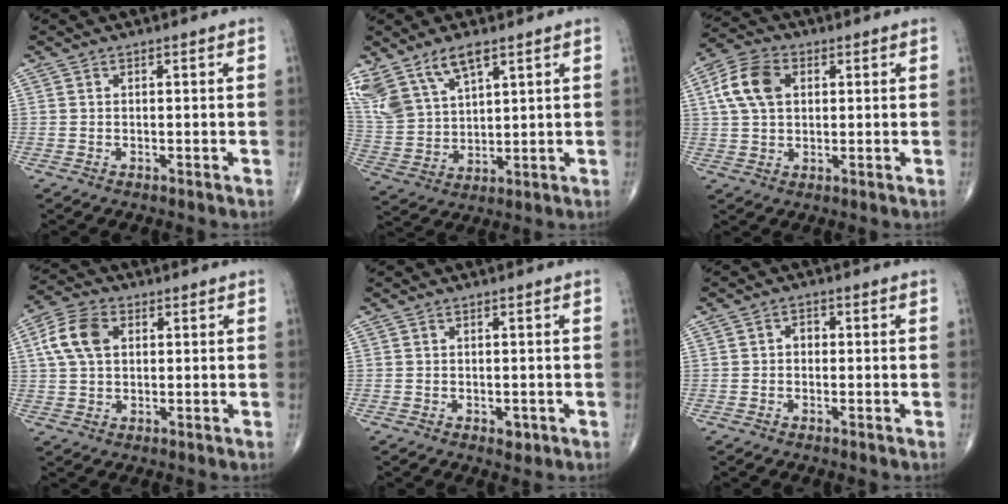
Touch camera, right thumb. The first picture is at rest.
{"total": 12.6, "force": [8.2, 5.8, 7.6], "torque": [-0.148, -0.024, 0.177]}
{"total": 9.3, "force": [2.3, 6.2, 6.5], "torque": [-0.124, 0.012, 0.040]}
{"total": 8.5, "force": [2.1, 5.7, 6.0], "torque": [-0.118, 0.012, 0.036]}
{"total": 1.7, "force": [-0.6, 1.2, 1.2], "torque": [-0.008, -0.001, -0.004]}
{"total": 2.0, "force": [-0.1, 1.6, 1.2], "torque": [-0.008, 0.009, -0.007]}